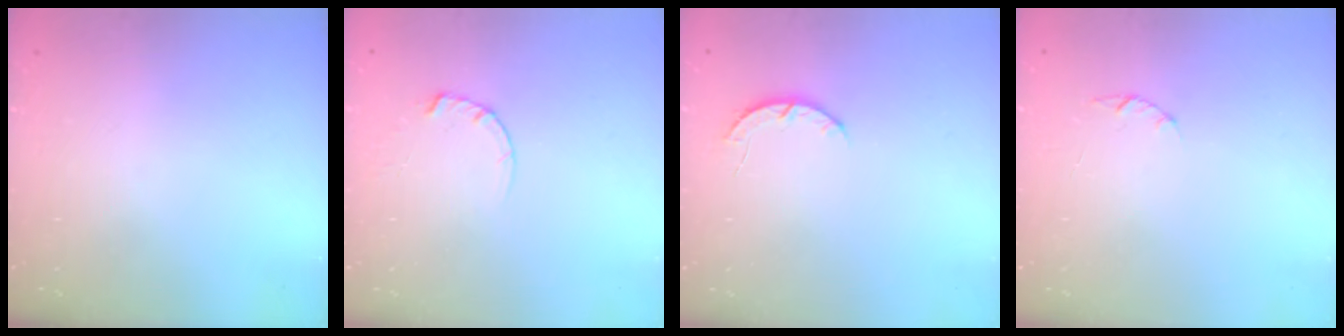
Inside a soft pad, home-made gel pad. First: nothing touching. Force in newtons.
{"total": 2.4, "press": 2.4, "slide": 0.3}
{"total": 3.9, "press": 3.9, "slide": 0.4}
{"total": 1.4, "press": 1.4, "slide": 0.3}